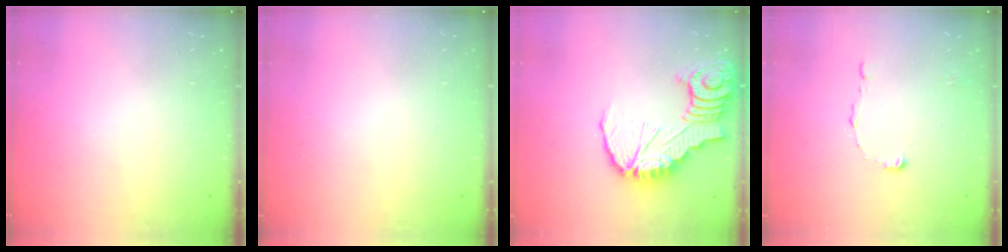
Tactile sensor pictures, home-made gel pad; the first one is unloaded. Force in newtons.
{"total": 0.0}
{"total": 15.1, "press": 15.0, "slide": 1.9}
{"total": 6.9, "press": 6.9, "slide": 0.5}